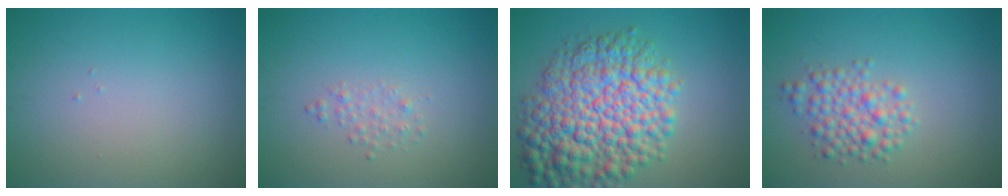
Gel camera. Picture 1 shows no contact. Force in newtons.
{"total": 1.0, "press": 1.0, "slide": 0.1}
{"total": 10.7, "press": 10.7, "slide": 0.3}
{"total": 3.3, "press": 3.3, "slide": 0.2}